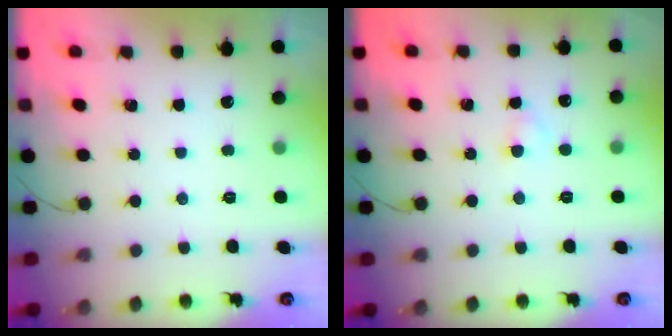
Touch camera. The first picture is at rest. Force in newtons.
{"total": 1.8, "press": 1.6, "slide": 0.9}